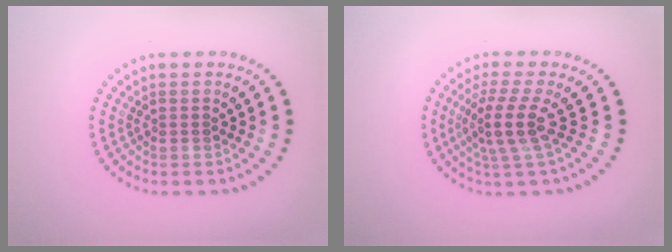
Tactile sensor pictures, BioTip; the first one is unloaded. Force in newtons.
{"total": 3.5, "press": 2.5, "slide": 2.5}